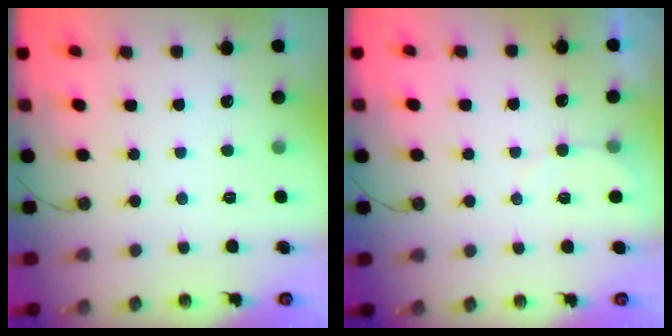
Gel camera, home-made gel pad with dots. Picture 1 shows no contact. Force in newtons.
{"total": 2.8, "press": 2.8, "slide": 0.2}